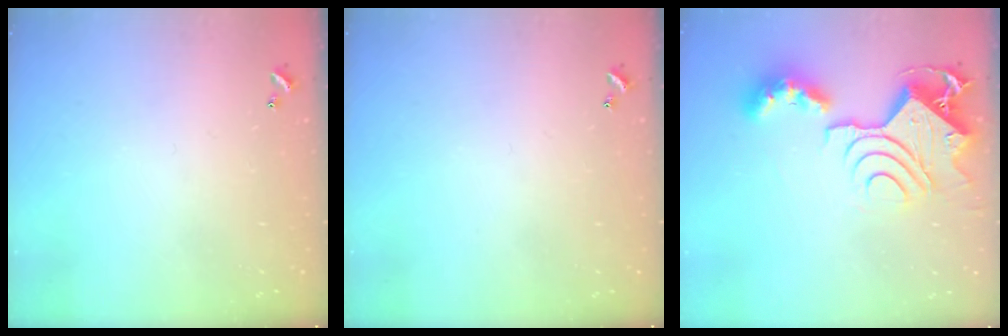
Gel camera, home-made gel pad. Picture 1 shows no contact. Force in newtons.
{"total": 0.0}
{"total": 16.1, "press": 16.0, "slide": 1.7}